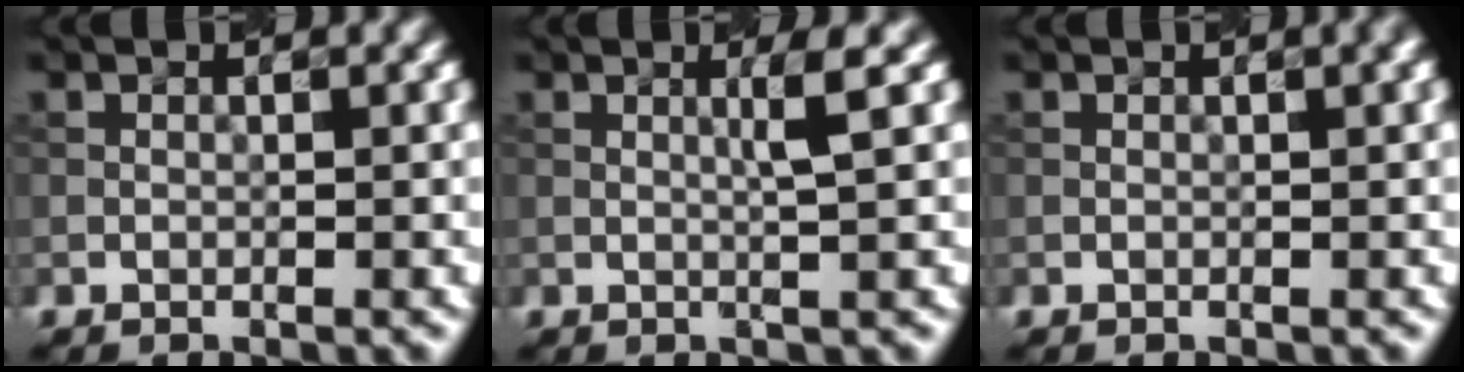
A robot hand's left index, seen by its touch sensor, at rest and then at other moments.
{"total": 1.9, "force": [0.5, 0.1, 1.8], "torque": [-0.033, 0.003, 0.004]}
{"total": 1.0, "force": [0.4, 0.2, 0.9], "torque": [-0.014, 0.006, 0.003]}